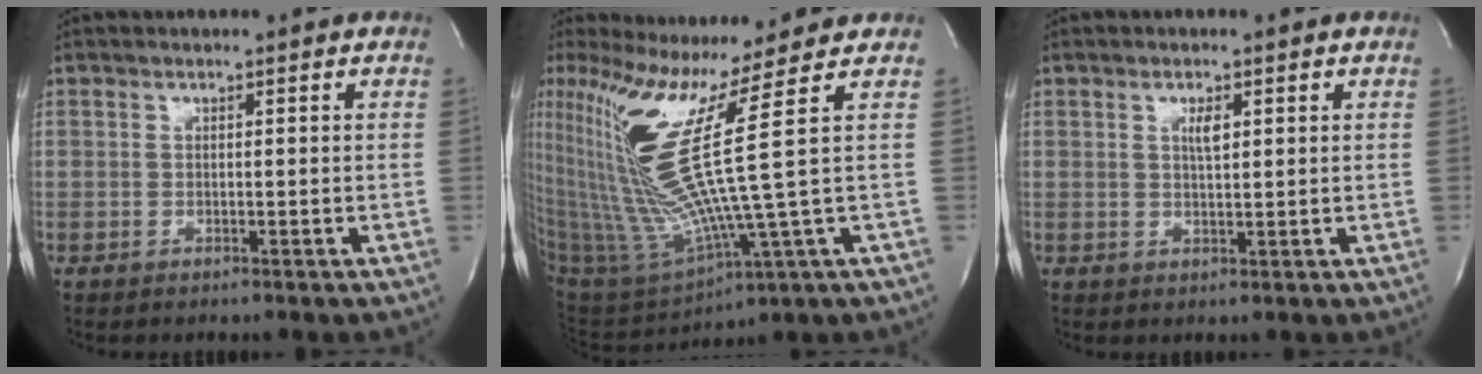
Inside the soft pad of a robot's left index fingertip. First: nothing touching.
{"total": 19.6, "force": [7.6, -2.5, 17.8], "torque": [-0.365, -0.027, 0.143]}
{"total": 2.0, "force": [0.6, 0.5, 1.9], "torque": [-0.040, -0.004, 0.012]}